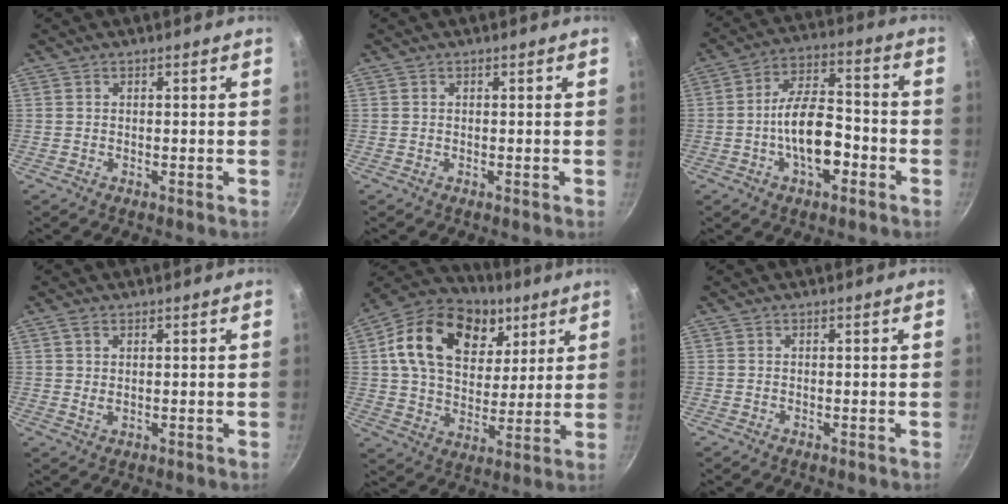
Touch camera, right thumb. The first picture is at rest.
{"total": 0.0}
{"total": 12.3, "force": [-3.8, 6.1, 10.0], "torque": [-0.149, 0.044, -0.070]}
{"total": 2.1, "force": [1.0, 1.1, 1.5], "torque": [-0.027, -0.001, 0.018]}
{"total": 22.5, "force": [9.0, 15.4, 13.7], "torque": [-0.213, -0.012, 0.144]}
{"total": 0.0}